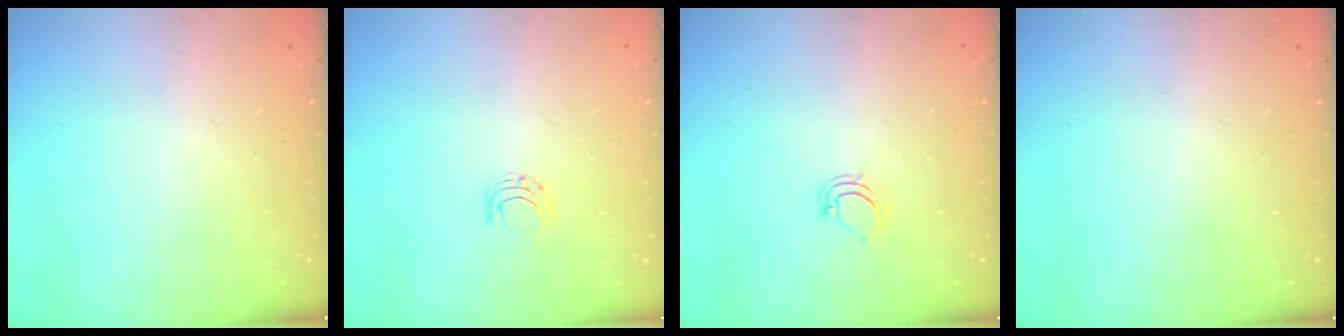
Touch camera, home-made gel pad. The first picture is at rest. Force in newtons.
{"total": 4.5, "press": 4.5, "slide": 0.4}
{"total": 4.8, "press": 4.8, "slide": 0.4}
{"total": 0.0}